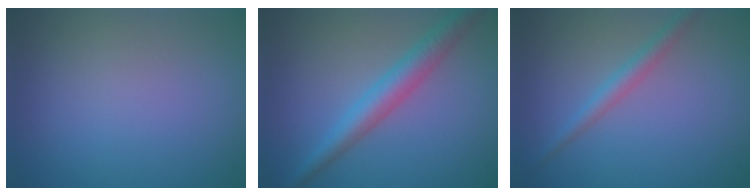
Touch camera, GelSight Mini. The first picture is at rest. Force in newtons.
{"total": 3.9, "press": 3.9, "slide": 0.1}
{"total": 2.0, "press": 2.0, "slide": 0.0}